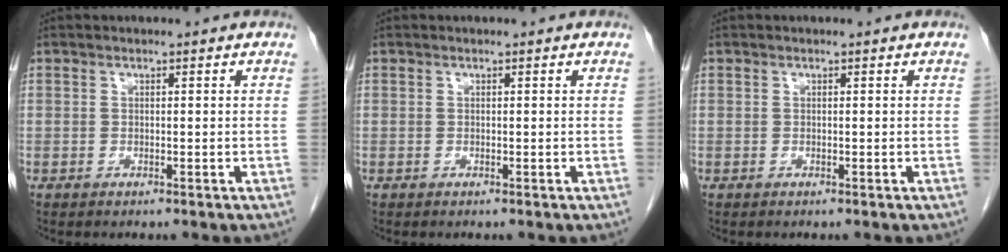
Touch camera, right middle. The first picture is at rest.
{"total": 0.0}
{"total": 0.0}